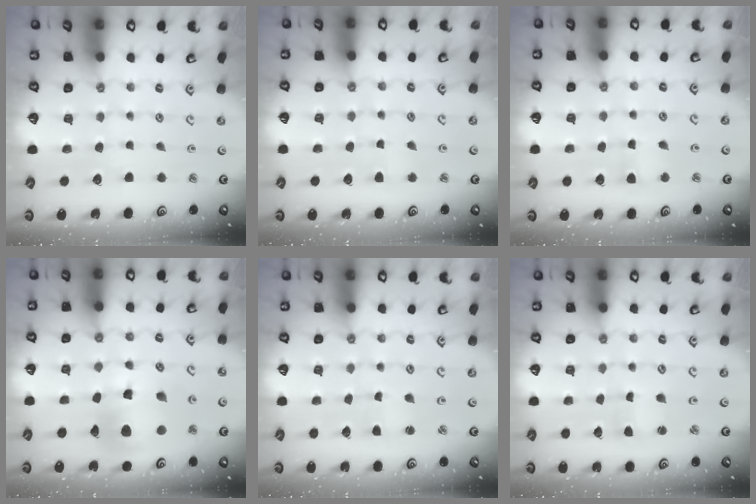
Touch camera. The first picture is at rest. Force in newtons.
{"total": 2.4, "press": 2.4, "slide": 0.3}
{"total": 4.7, "press": 4.6, "slide": 0.7}
{"total": 12.8, "press": 12.7, "slide": 1.5}
{"total": 1.5, "press": 1.4, "slide": 0.2}
{"total": 1.1, "press": 1.0, "slide": 0.2}